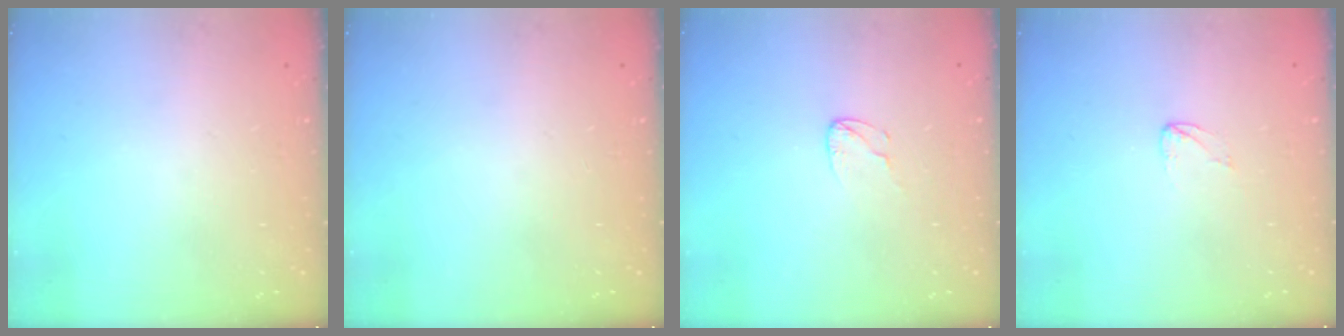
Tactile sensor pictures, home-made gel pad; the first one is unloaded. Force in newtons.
{"total": 0.0}
{"total": 3.9, "press": 3.9, "slide": 0.3}
{"total": 2.7, "press": 2.7, "slide": 0.2}